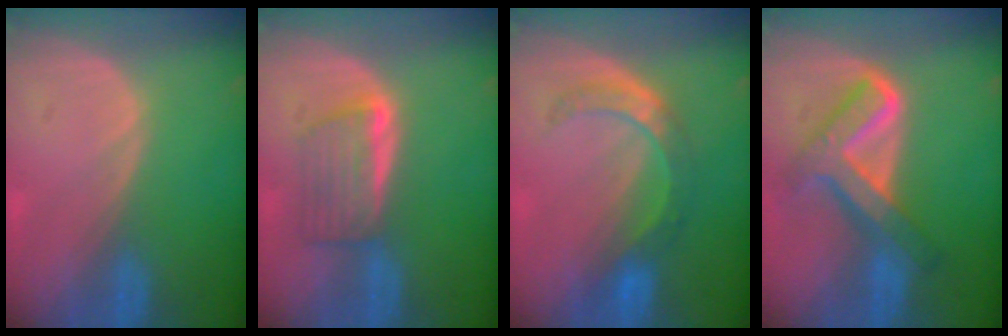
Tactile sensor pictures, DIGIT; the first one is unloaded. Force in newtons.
{"total": 5.7, "press": 5.3, "slide": 2.2}
{"total": 5.6, "press": 5.5, "slide": 0.7}
{"total": 8.2, "press": 8.2, "slide": 0.7}